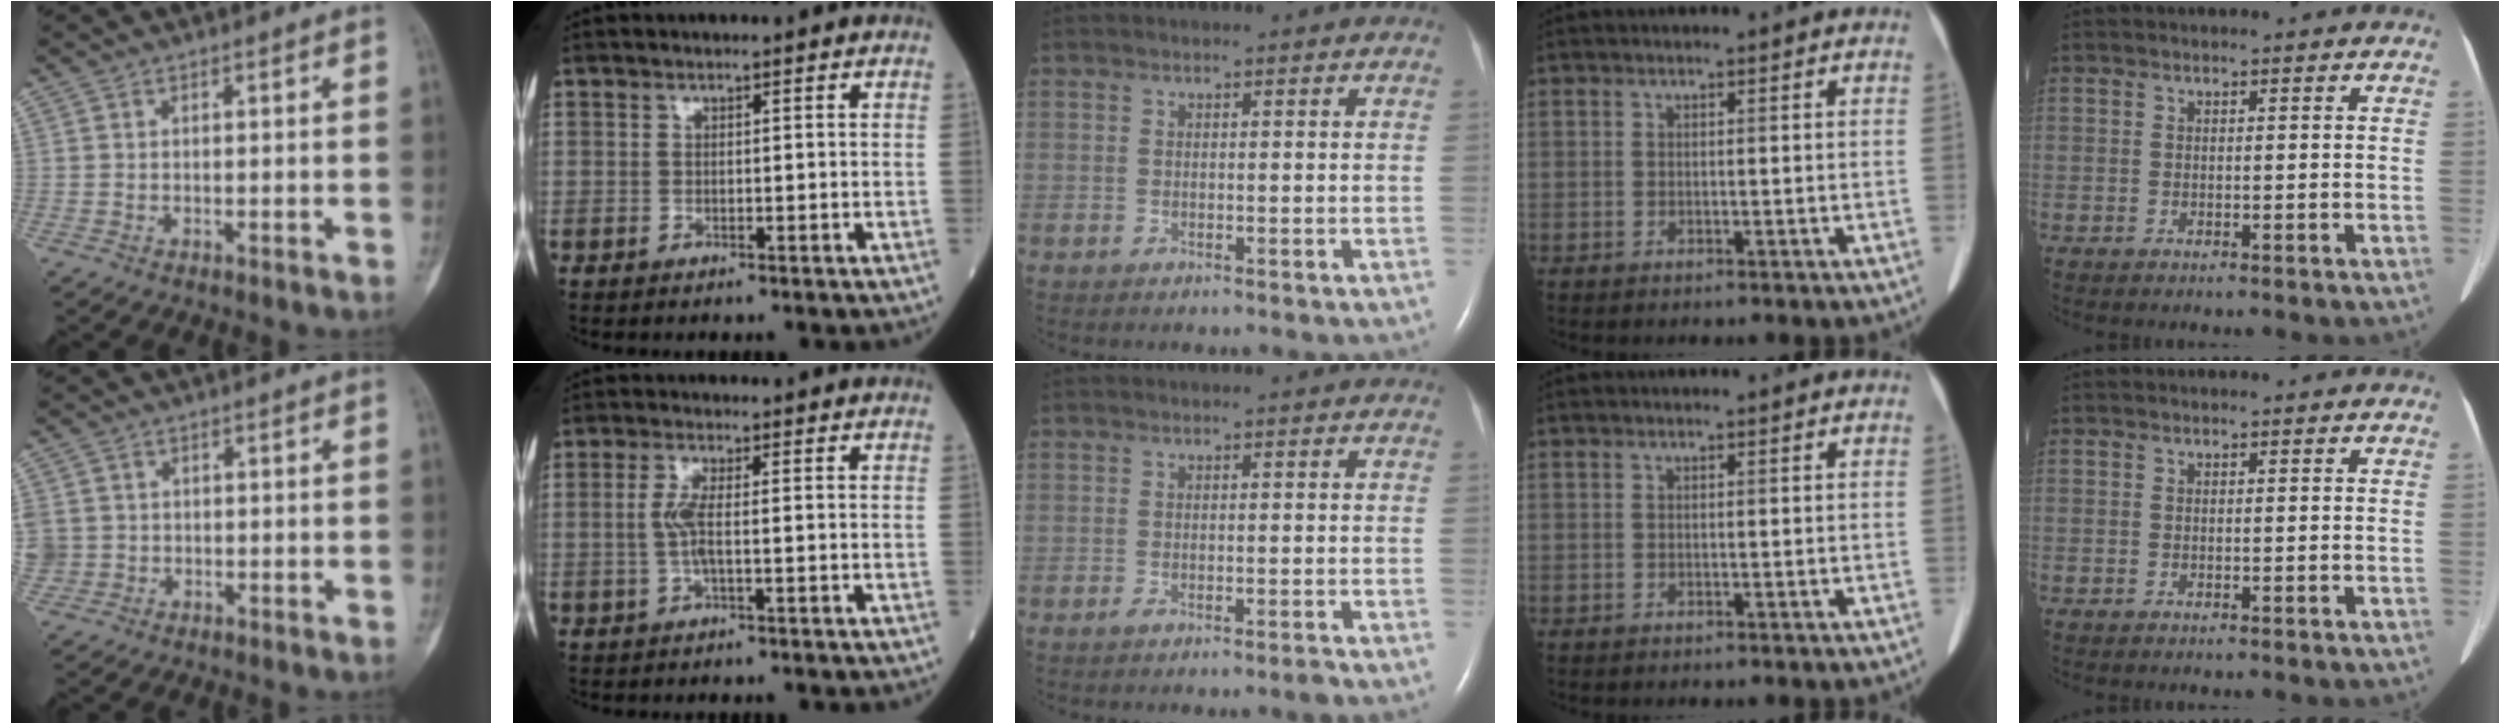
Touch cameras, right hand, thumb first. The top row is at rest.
{"thumb": {"total": 4.6, "force": [-0.1, 4.4, 1.1], "torque": [-0.015, 0.017, 0.004]}, "index": {"total": 3.3, "force": [-0.2, 0.4, 3.2], "torque": [-0.076, -0.003, -0.008]}, "middle": {"total": 1.2, "force": [-1.0, -0.2, 0.7], "torque": [-0.015, -0.002, -0.017]}}